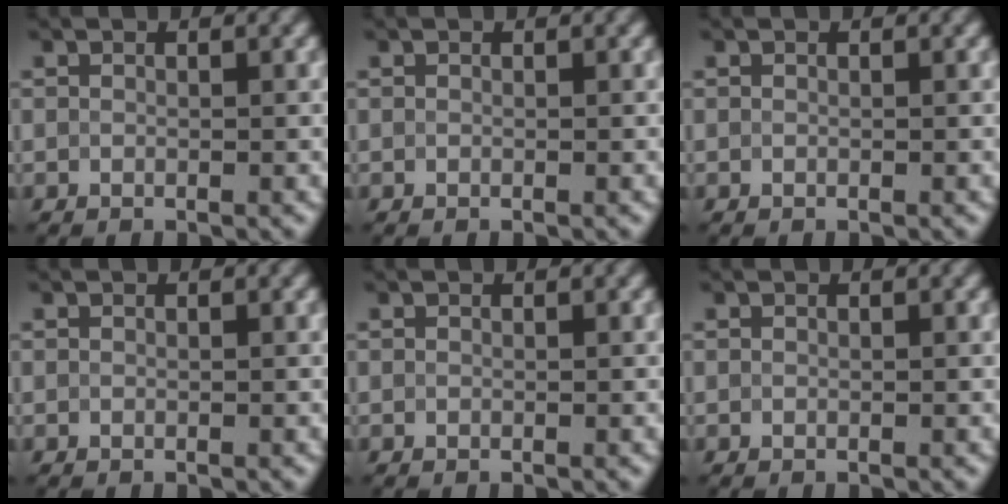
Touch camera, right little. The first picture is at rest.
{"total": 0.0}
{"total": 0.0}
{"total": 0.0}
{"total": 0.0}
{"total": 0.0}